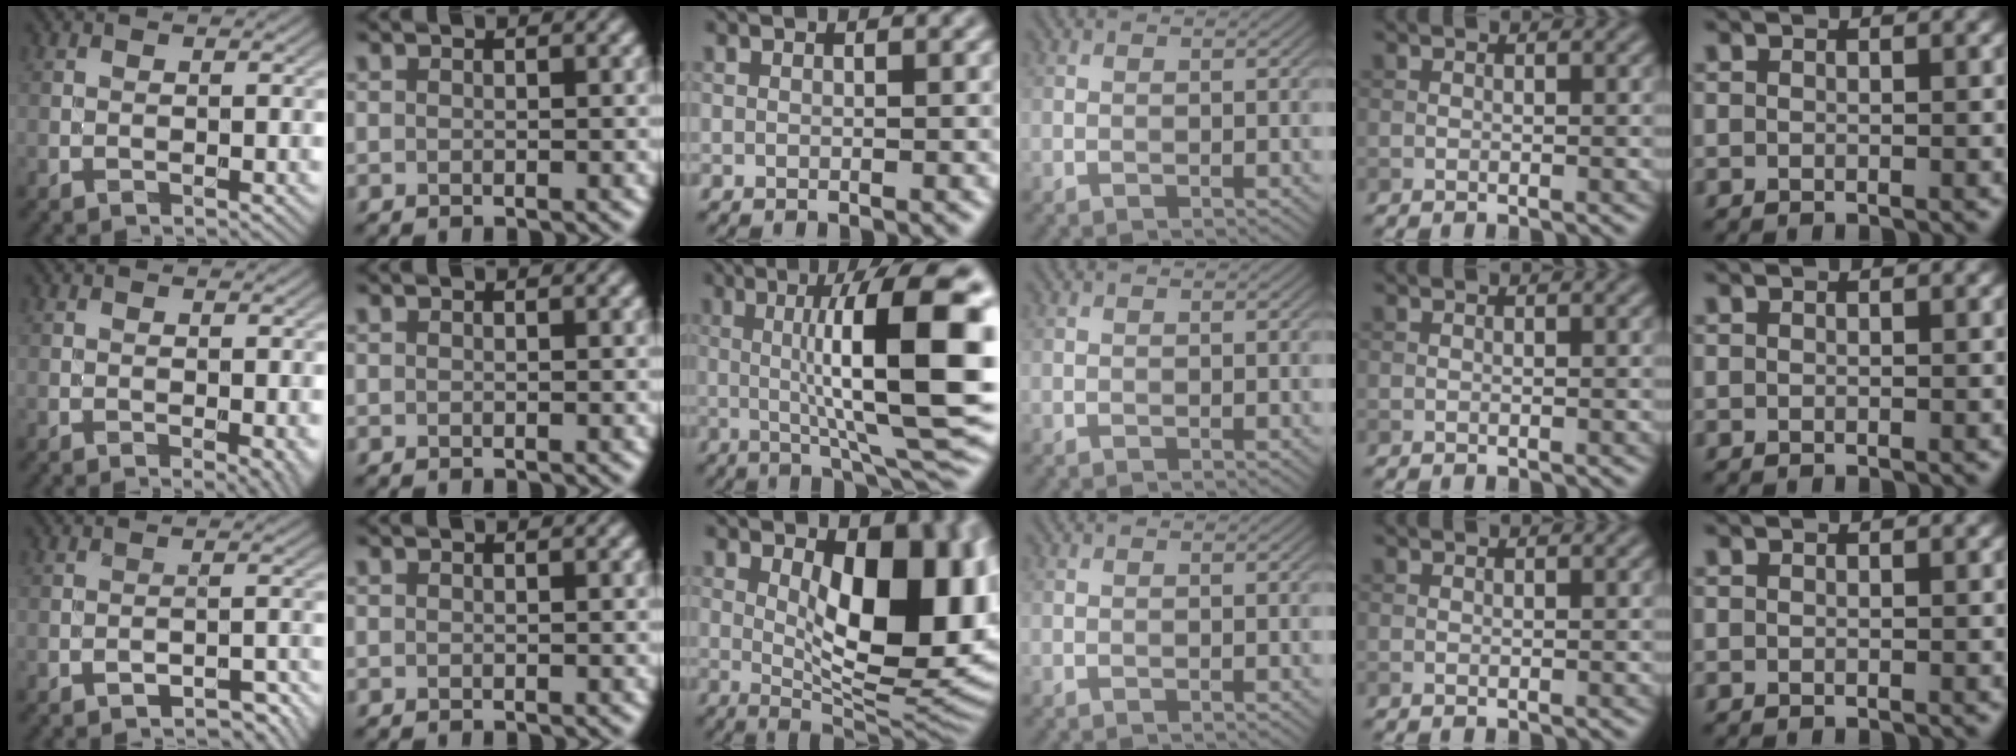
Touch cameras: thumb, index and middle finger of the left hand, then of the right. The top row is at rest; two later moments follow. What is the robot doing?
{"motion": "screw", "object": "dispenser bottle"}